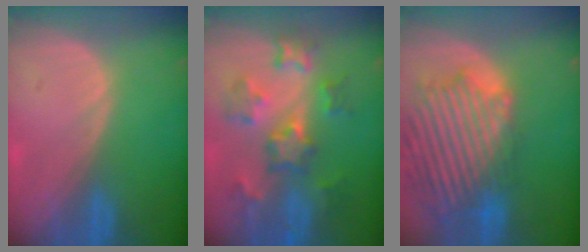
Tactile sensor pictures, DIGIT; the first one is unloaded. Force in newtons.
{"total": 8.1, "press": 7.8, "slide": 2.2}
{"total": 14.5, "press": 12.3, "slide": 7.6}